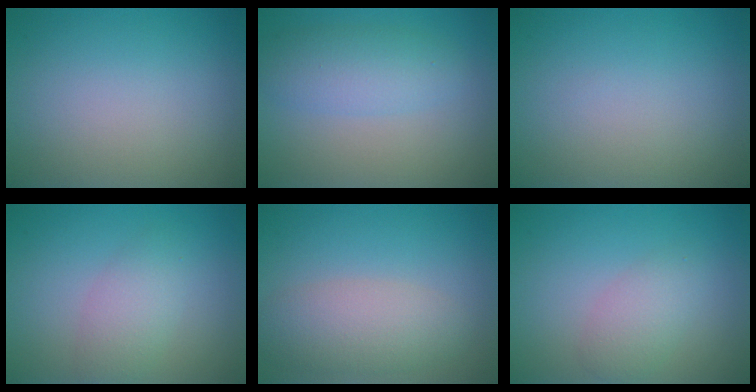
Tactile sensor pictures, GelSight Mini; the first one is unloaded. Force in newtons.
{"total": 3.7, "press": 3.6, "slide": 0.2}
{"total": 0.0}
{"total": 2.8, "press": 2.8, "slide": 0.1}
{"total": 4.1, "press": 4.1, "slide": 0.2}
{"total": 2.6, "press": 2.6, "slide": 0.1}